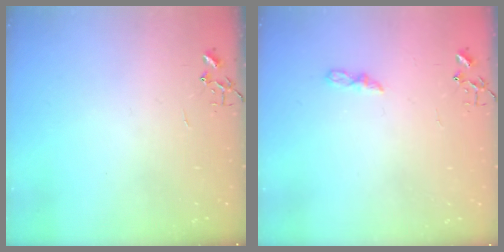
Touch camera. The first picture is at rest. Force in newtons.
{"total": 6.2, "press": 6.1, "slide": 0.7}